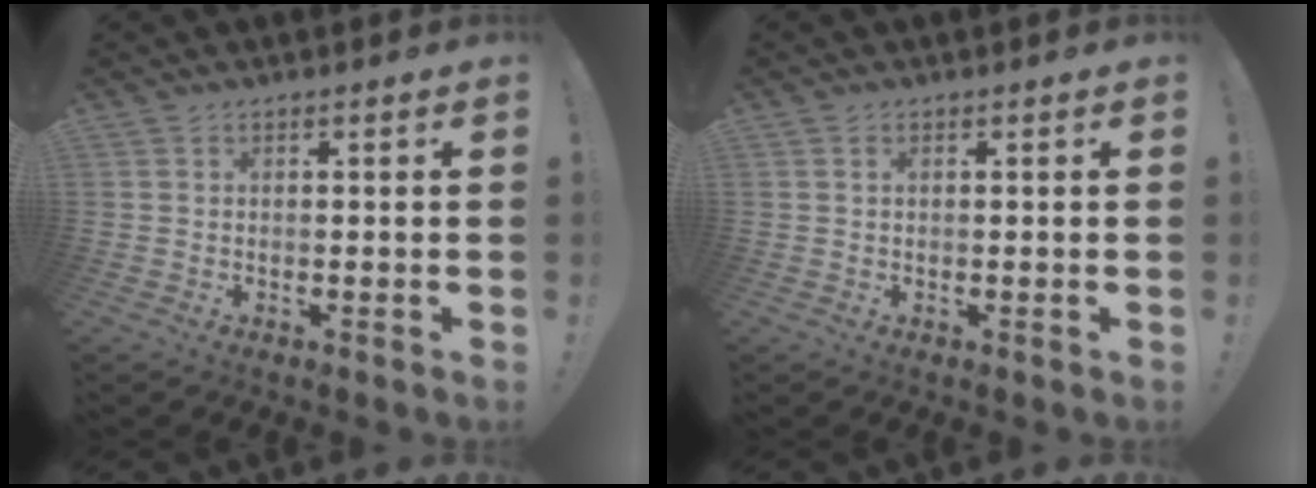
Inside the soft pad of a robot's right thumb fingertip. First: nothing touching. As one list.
[{"total": 0.6, "force": [0.2, 0.3, 0.4], "torque": [-0.010, 0.002, 0.005]}]